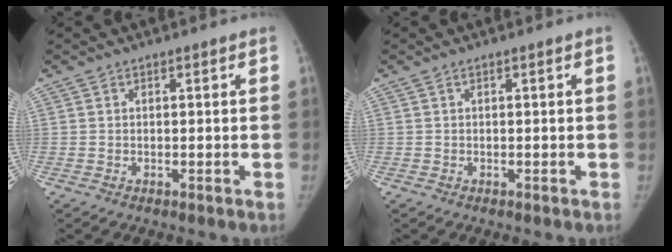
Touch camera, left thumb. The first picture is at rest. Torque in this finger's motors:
{"motor_torque": [1.07, 1.06, 0.01, -0.04, 0.03]}